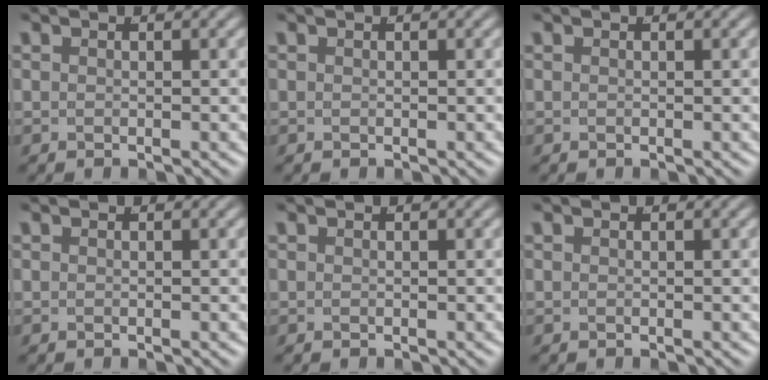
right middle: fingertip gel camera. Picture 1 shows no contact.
{"total": 0.0}
{"total": 0.0}
{"total": 0.0}
{"total": 0.0}
{"total": 0.0}